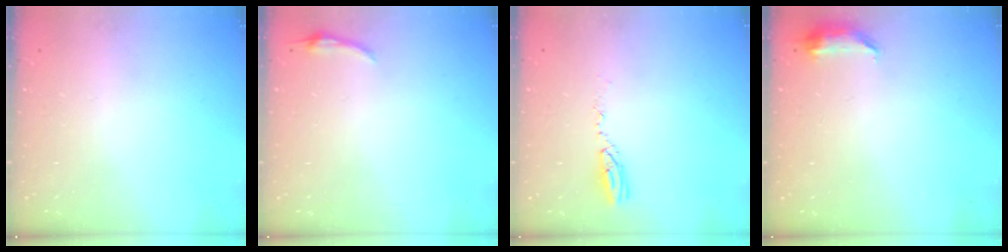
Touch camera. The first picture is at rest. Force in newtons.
{"total": 4.2, "press": 3.6, "slide": 2.0}
{"total": 4.3, "press": 4.2, "slide": 0.5}
{"total": 13.0, "press": 7.1, "slide": 10.9}